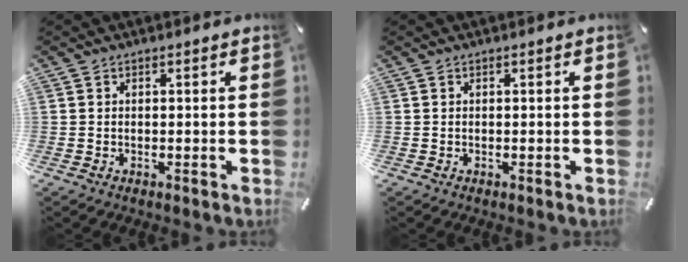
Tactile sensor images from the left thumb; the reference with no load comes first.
{"total": 0.0}